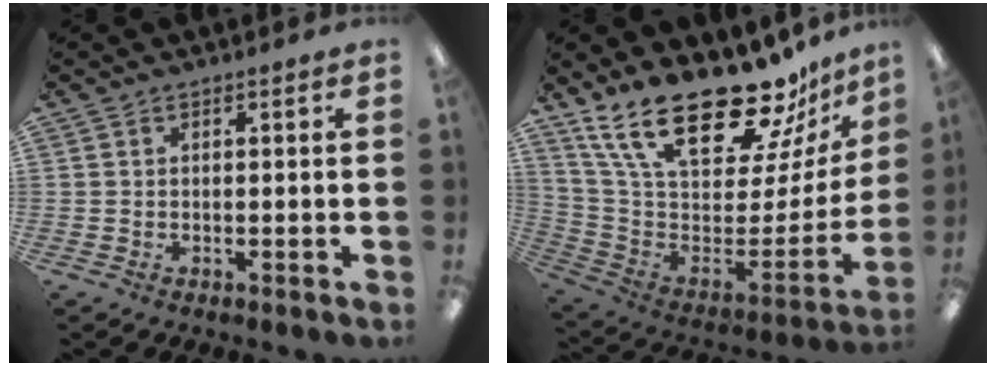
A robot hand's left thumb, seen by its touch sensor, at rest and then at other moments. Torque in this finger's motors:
{"motor_torque": [3.13, 1.43, 1.50, -1.27, 0.13]}